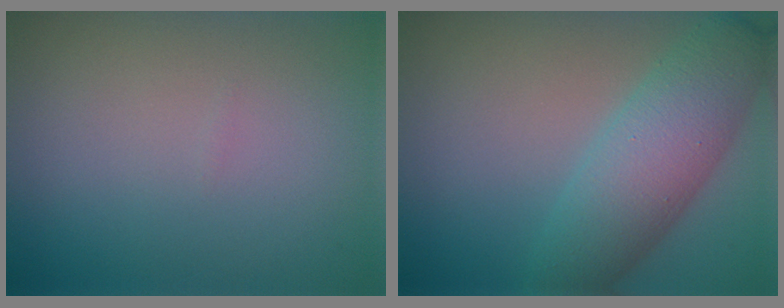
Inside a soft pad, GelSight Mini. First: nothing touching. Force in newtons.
{"total": 6.4, "press": 6.4, "slide": 0.2}